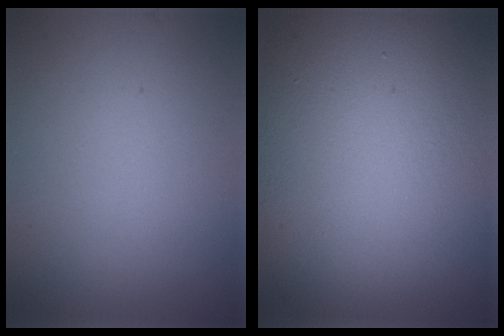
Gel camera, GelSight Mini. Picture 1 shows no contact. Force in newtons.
{"total": 17.0, "press": 16.9, "slide": 1.3}